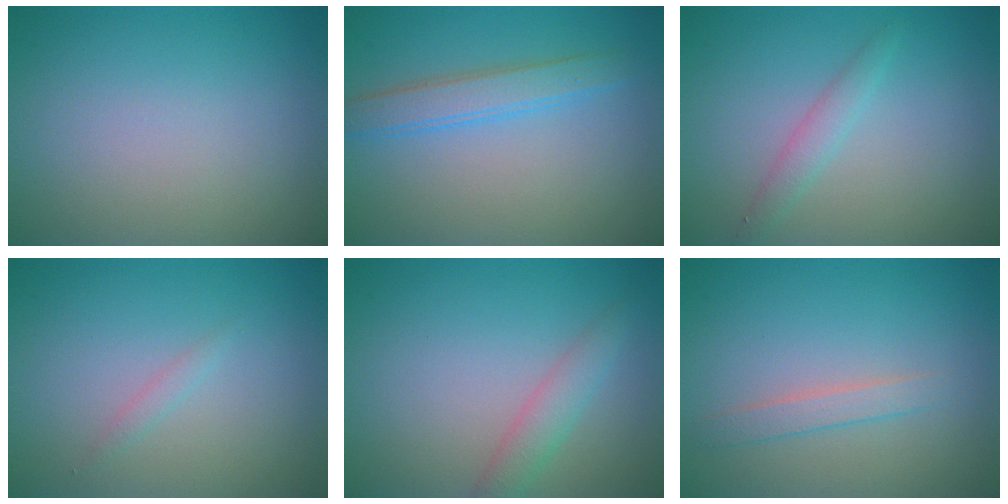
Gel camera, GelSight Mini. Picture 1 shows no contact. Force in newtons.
{"total": 3.0, "press": 2.9, "slide": 0.2}
{"total": 1.6, "press": 1.6, "slide": 0.0}
{"total": 0.7, "press": 0.7, "slide": 0.1}
{"total": 2.3, "press": 2.3, "slide": 0.0}
{"total": 1.5, "press": 1.5, "slide": 0.0}